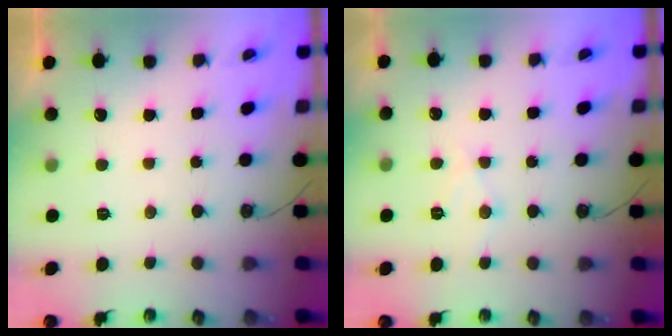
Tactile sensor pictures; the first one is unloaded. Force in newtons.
{"total": 7.5, "press": 7.5, "slide": 0.2}